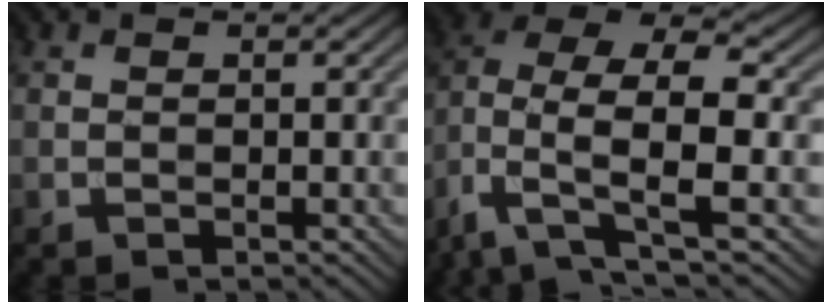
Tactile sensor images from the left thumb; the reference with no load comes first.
{"total": 10.8, "force": [-2.7, 5.5, 8.9], "torque": [-0.181, -0.003, -0.065]}